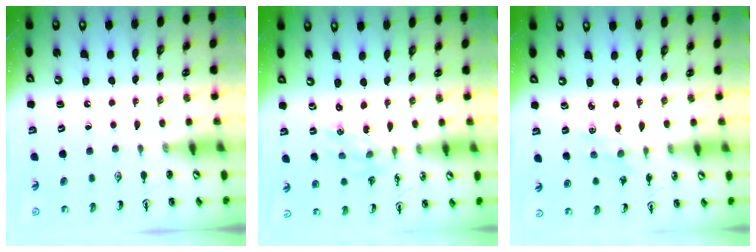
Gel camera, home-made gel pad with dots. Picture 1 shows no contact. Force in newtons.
{"total": 1.5, "press": 1.5, "slide": 0.2}
{"total": 2.1, "press": 2.1, "slide": 0.4}